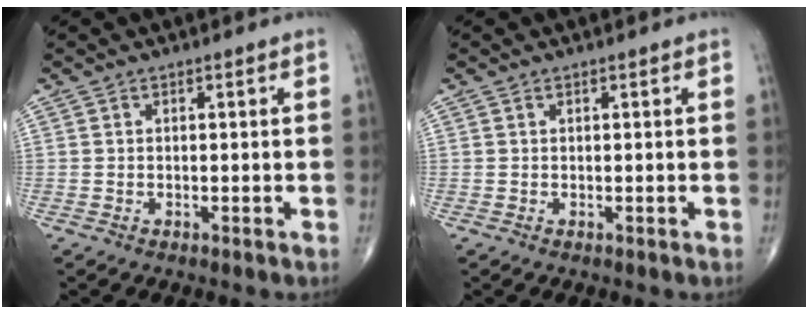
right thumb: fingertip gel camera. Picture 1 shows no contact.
{"total": 0.0}